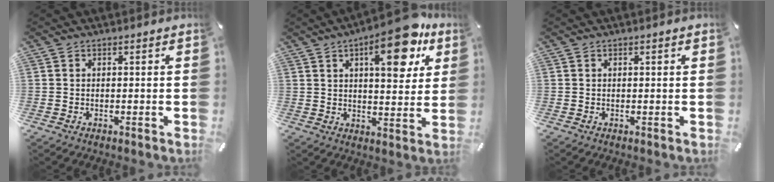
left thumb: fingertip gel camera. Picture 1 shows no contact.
{"total": 15.7, "force": [8.2, 6.4, 11.8], "torque": [-0.158, -0.036, 0.129]}
{"total": 0.6, "force": [0.2, 0.0, 0.6], "torque": [-0.010, 0.000, 0.002]}